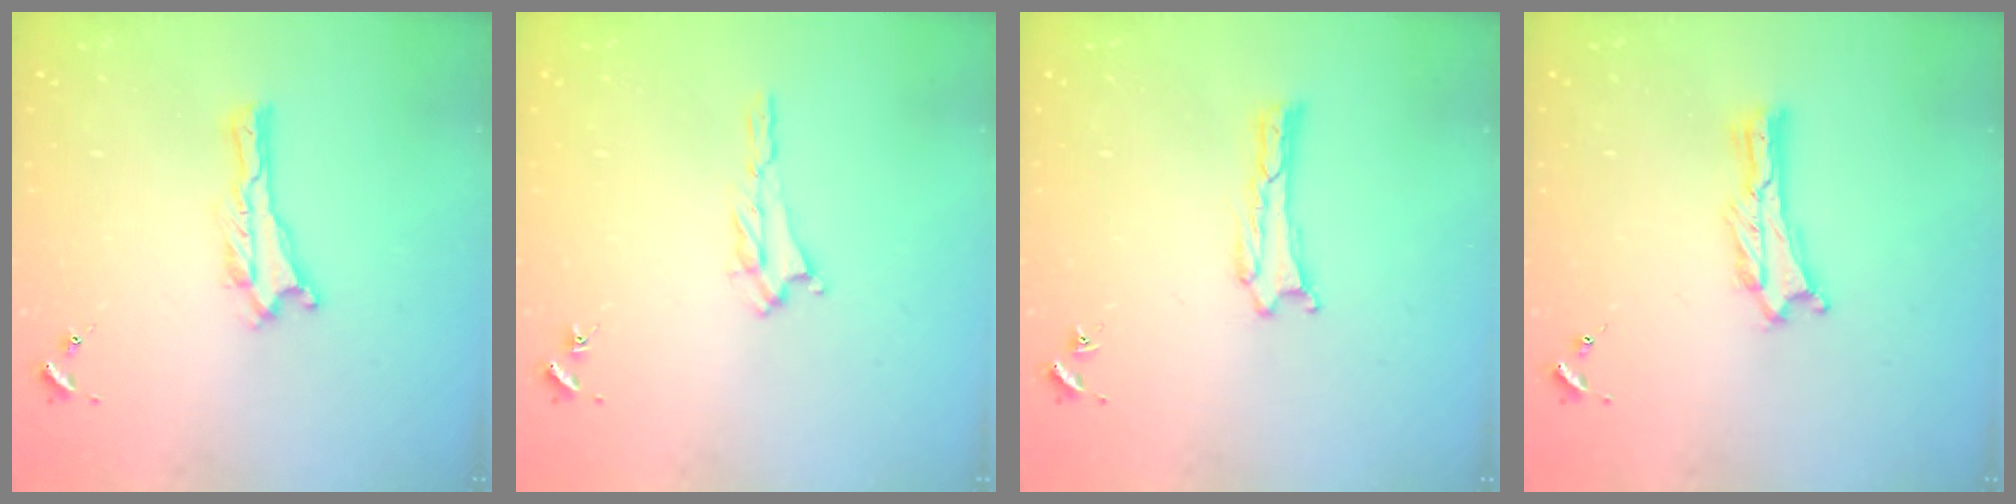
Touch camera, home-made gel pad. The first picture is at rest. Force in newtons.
{"total": 1.2, "press": 1.1, "slide": 0.5}
{"total": 0.0}
{"total": 0.8, "press": 0.7, "slide": 0.2}